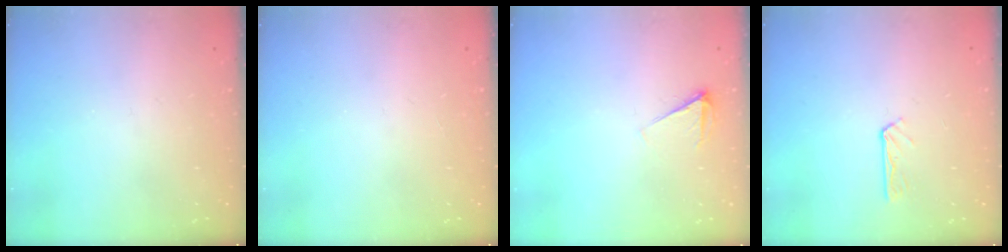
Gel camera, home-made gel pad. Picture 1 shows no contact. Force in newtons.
{"total": 0.0}
{"total": 4.9, "press": 4.8, "slide": 0.7}
{"total": 2.7, "press": 2.7, "slide": 0.2}